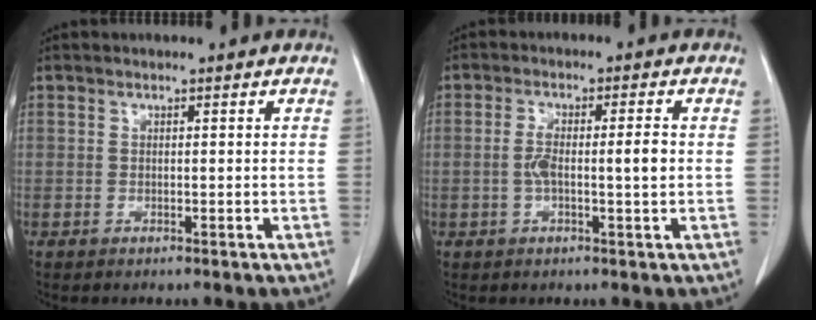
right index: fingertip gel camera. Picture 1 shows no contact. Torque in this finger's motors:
{"motor_torque": [0.15, -0.02, 0.11, 0.06]}